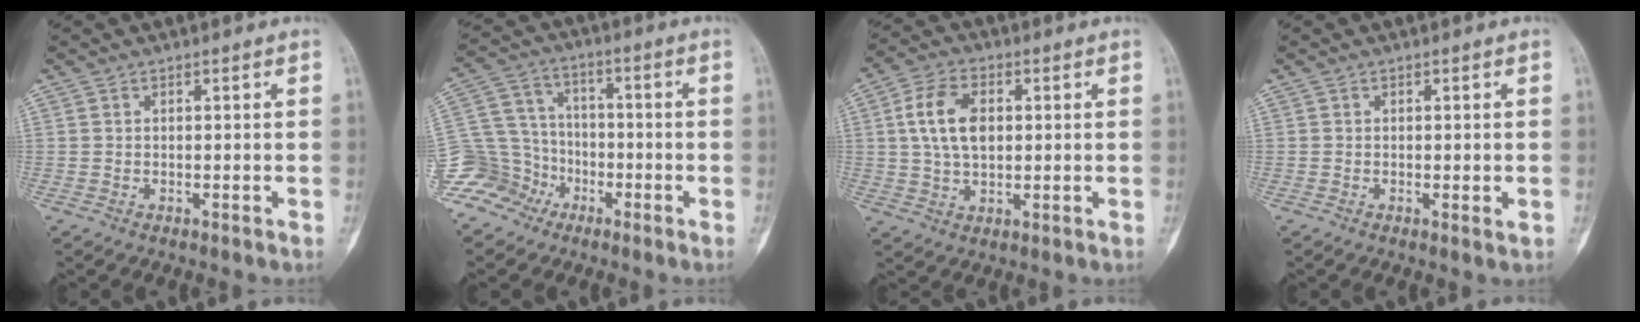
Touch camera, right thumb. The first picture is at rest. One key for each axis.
{"total": 11.4, "fx": -6.8, "fy": 9.0, "fz": 1.8, "tx": -0.018, "ty": 0.066, "tz": -0.131}
{"total": 9.6, "fx": 1.6, "fy": 5.8, "fz": 7.4, "tx": -0.130, "ty": 0.005, "tz": 0.031}
{"total": 1.5, "fx": -0.2, "fy": 0.6, "fz": 1.4, "tx": -0.015, "ty": -0.003, "tz": -0.003}